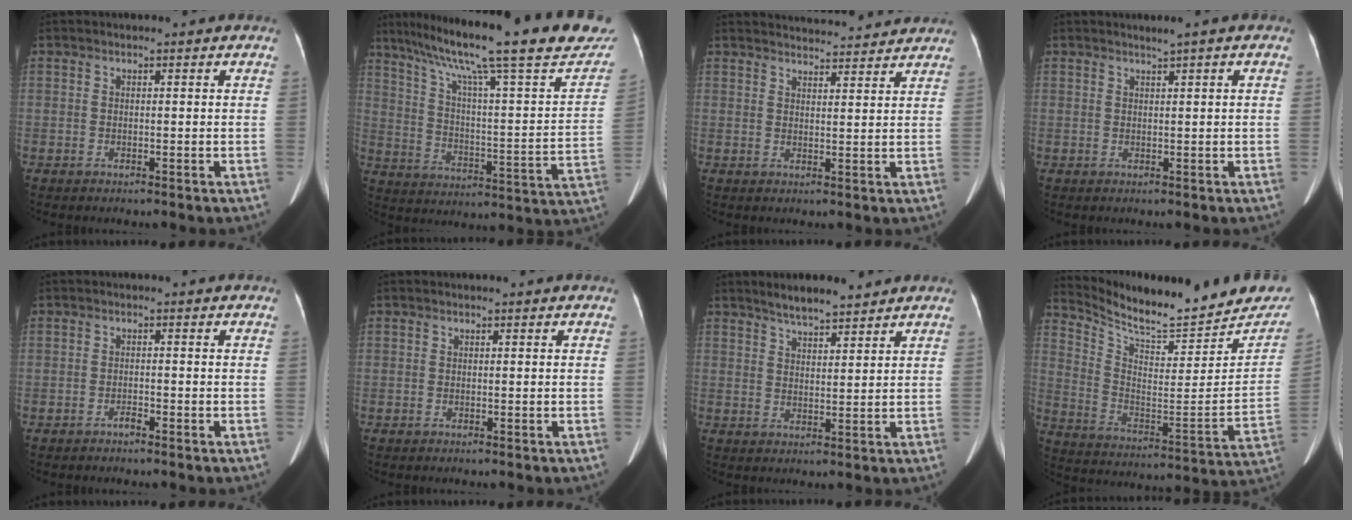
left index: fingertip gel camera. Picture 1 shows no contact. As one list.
[{"total": 30.5, "force": [24.0, 3.7, 18.4], "torque": [-0.279, -0.012, 0.319]}, {"total": 9.7, "force": [9.6, 0.9, 1.5], "torque": [-0.017, 0.017, 0.115]}, {"total": 1.2, "force": [0.8, -0.2, 0.8], "torque": [-0.014, 0.001, 0.017]}, {"total": 0.9, "force": [-0.8, 0.1, 0.4], "torque": [-0.007, 0.001, -0.012]}, {"total": 0.0}, {"total": 4.7, "force": [4.3, 0.5, 1.9], "torque": [-0.042, 0.006, 0.082]}, {"total": 21.7, "force": [19.9, 4.4, 7.6], "torque": [-0.126, -0.058, 0.290]}]